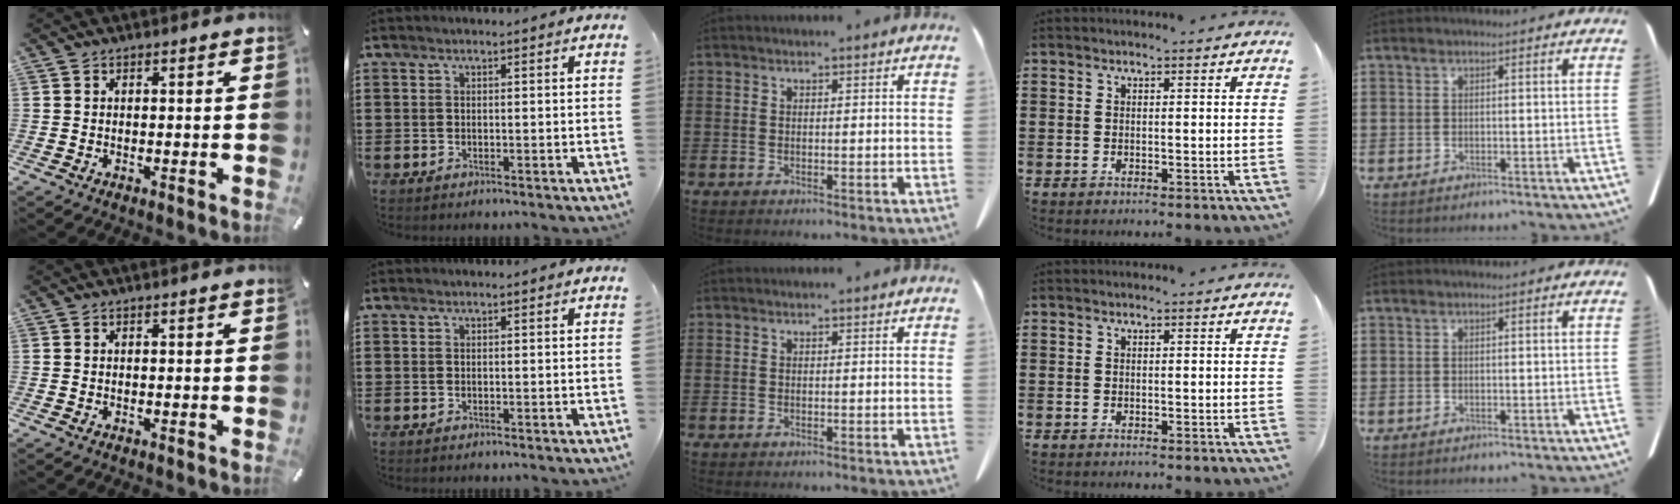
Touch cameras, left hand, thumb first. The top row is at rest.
{}